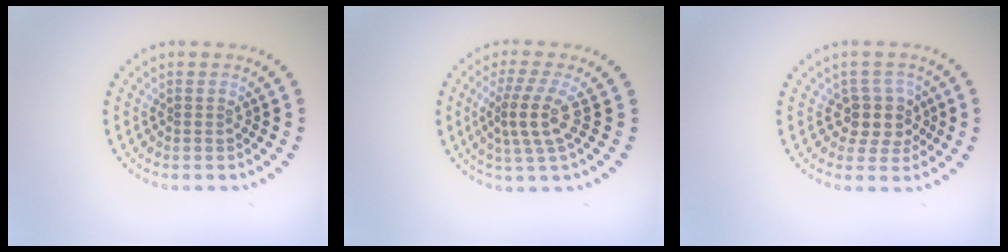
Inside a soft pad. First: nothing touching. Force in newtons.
{"total": 3.4, "press": 2.5, "slide": 2.3}
{"total": 2.7, "press": 2.2, "slide": 1.6}